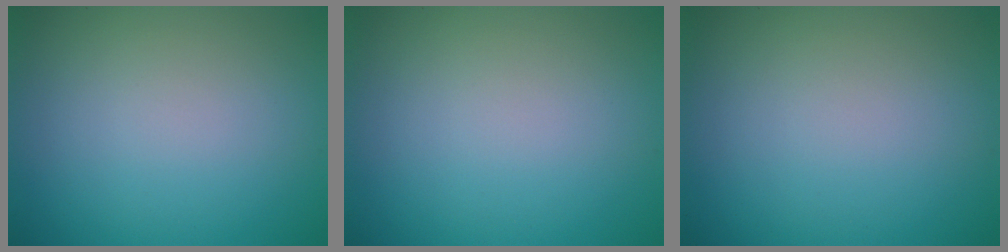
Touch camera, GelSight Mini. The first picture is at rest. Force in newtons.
{"total": 0.0}
{"total": 0.0}